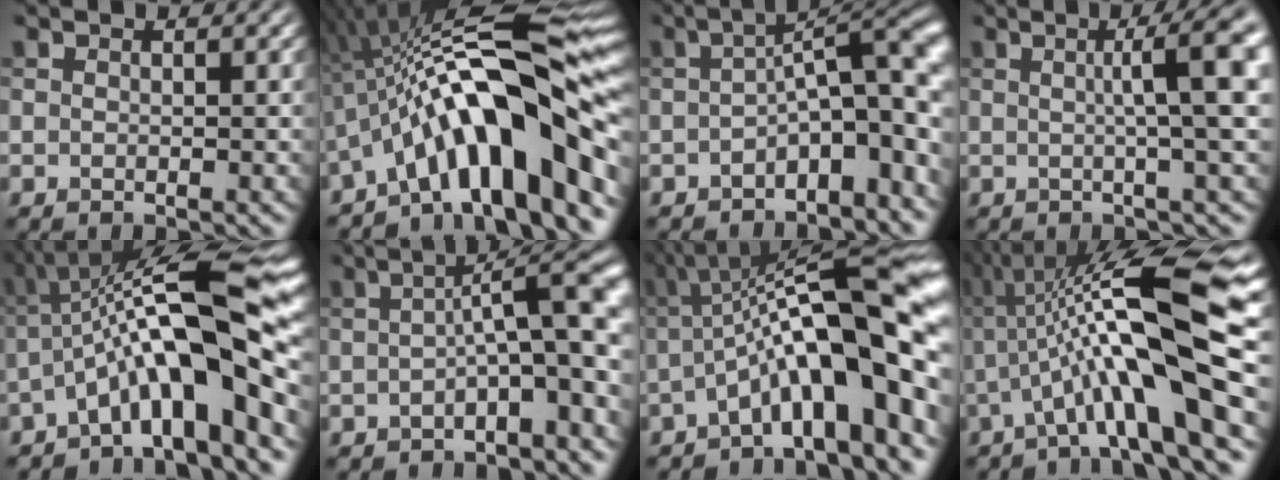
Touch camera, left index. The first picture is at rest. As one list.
[{"total": 15.0, "force": [-3.8, 4.0, 14.0], "torque": [-0.187, 0.032, -0.068]}, {"total": 8.8, "force": [-2.0, 2.9, 8.1], "torque": [-0.105, 0.017, -0.039]}, {"total": 7.1, "force": [1.0, 1.2, 6.9], "torque": [-0.081, 0.018, 0.013]}, {"total": 10.9, "force": [-2.3, 2.2, 10.4], "torque": [-0.157, 0.026, -0.048]}, {"total": 7.8, "force": [-0.8, 1.7, 7.5], "torque": [-0.095, 0.020, -0.022]}, {"total": 13.4, "force": [-1.7, 2.9, 13.0], "torque": [-0.188, 0.032, -0.032]}, {"total": 11.8, "force": [-0.6, 1.8, 11.7], "torque": [-0.191, 0.024, -0.016]}]